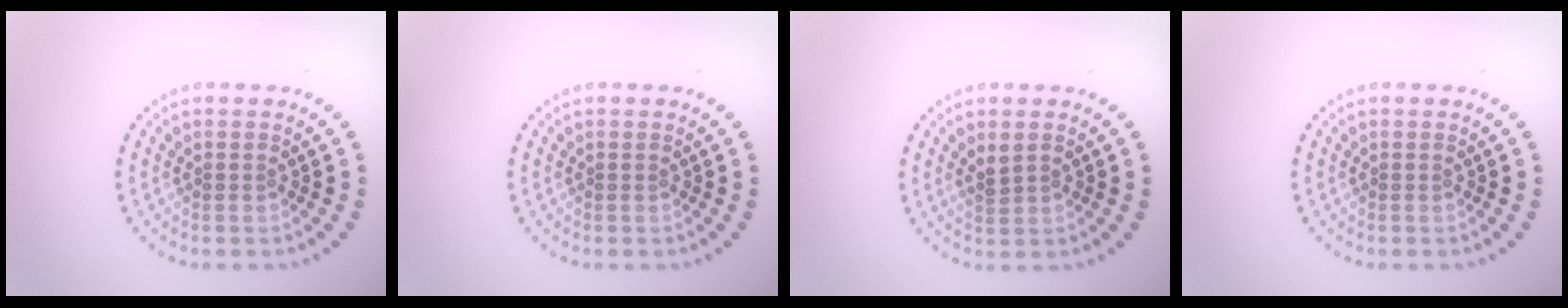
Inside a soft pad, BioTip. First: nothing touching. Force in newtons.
{"total": 0.0}
{"total": 1.2, "press": 1.2, "slide": 0.3}
{"total": 0.0}